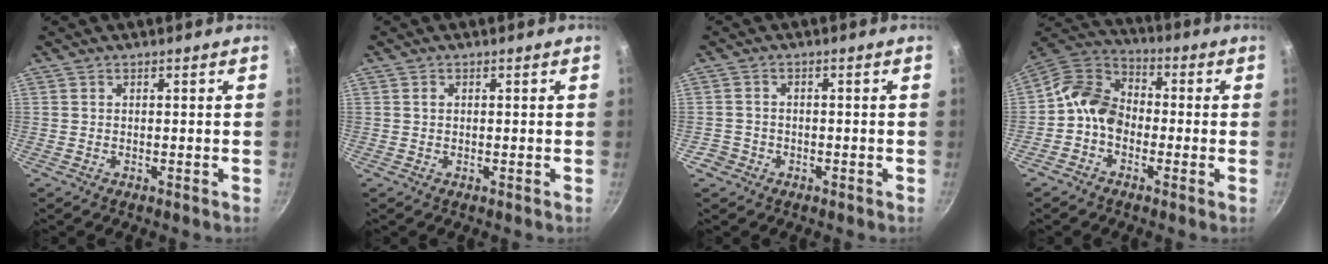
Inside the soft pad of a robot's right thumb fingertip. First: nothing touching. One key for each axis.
{"total": 0.8, "fx": 0.2, "fy": 0.6, "fz": 0.5, "tx": -0.008, "ty": 0.003, "tz": 0.004}
{"total": 2.7, "fx": -1.4, "fy": 2.3, "fz": 0.4, "tx": 0.001, "ty": 0.023, "tz": -0.021}
{"total": 9.5, "fx": -2.0, "fy": 7.4, "fz": 5.7, "tx": -0.076, "ty": 0.039, "tz": -0.064}